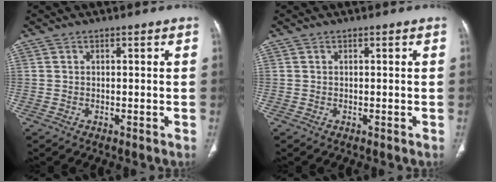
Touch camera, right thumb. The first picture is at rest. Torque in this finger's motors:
{"motor_torque": [0.01, 0.01, 0.00, 0.00, 0.00]}